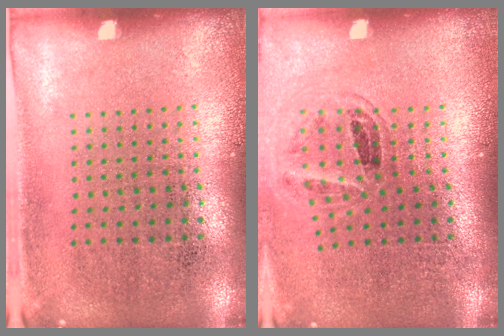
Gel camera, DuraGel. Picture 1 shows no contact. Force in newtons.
{"total": 1.1, "press": 1.0, "slide": 0.3}